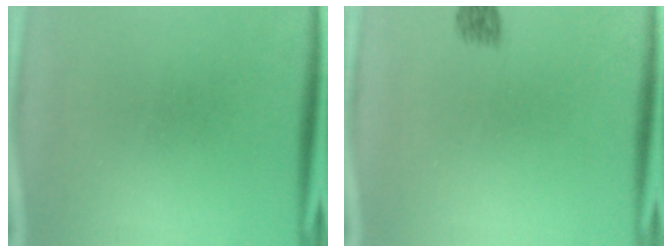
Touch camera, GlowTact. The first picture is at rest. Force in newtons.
{"total": 2.1}